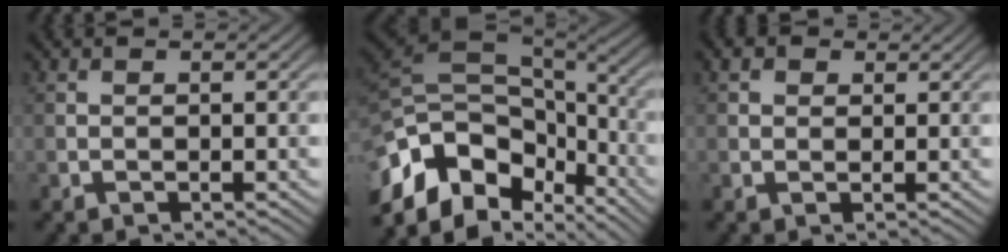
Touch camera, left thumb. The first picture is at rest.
{"total": 15.0, "force": [-6.5, 9.1, 10.0], "torque": [-0.252, -0.023, -0.102]}
{"total": 2.0, "force": [0.9, 1.6, 0.8], "torque": [-0.019, 0.002, 0.014]}